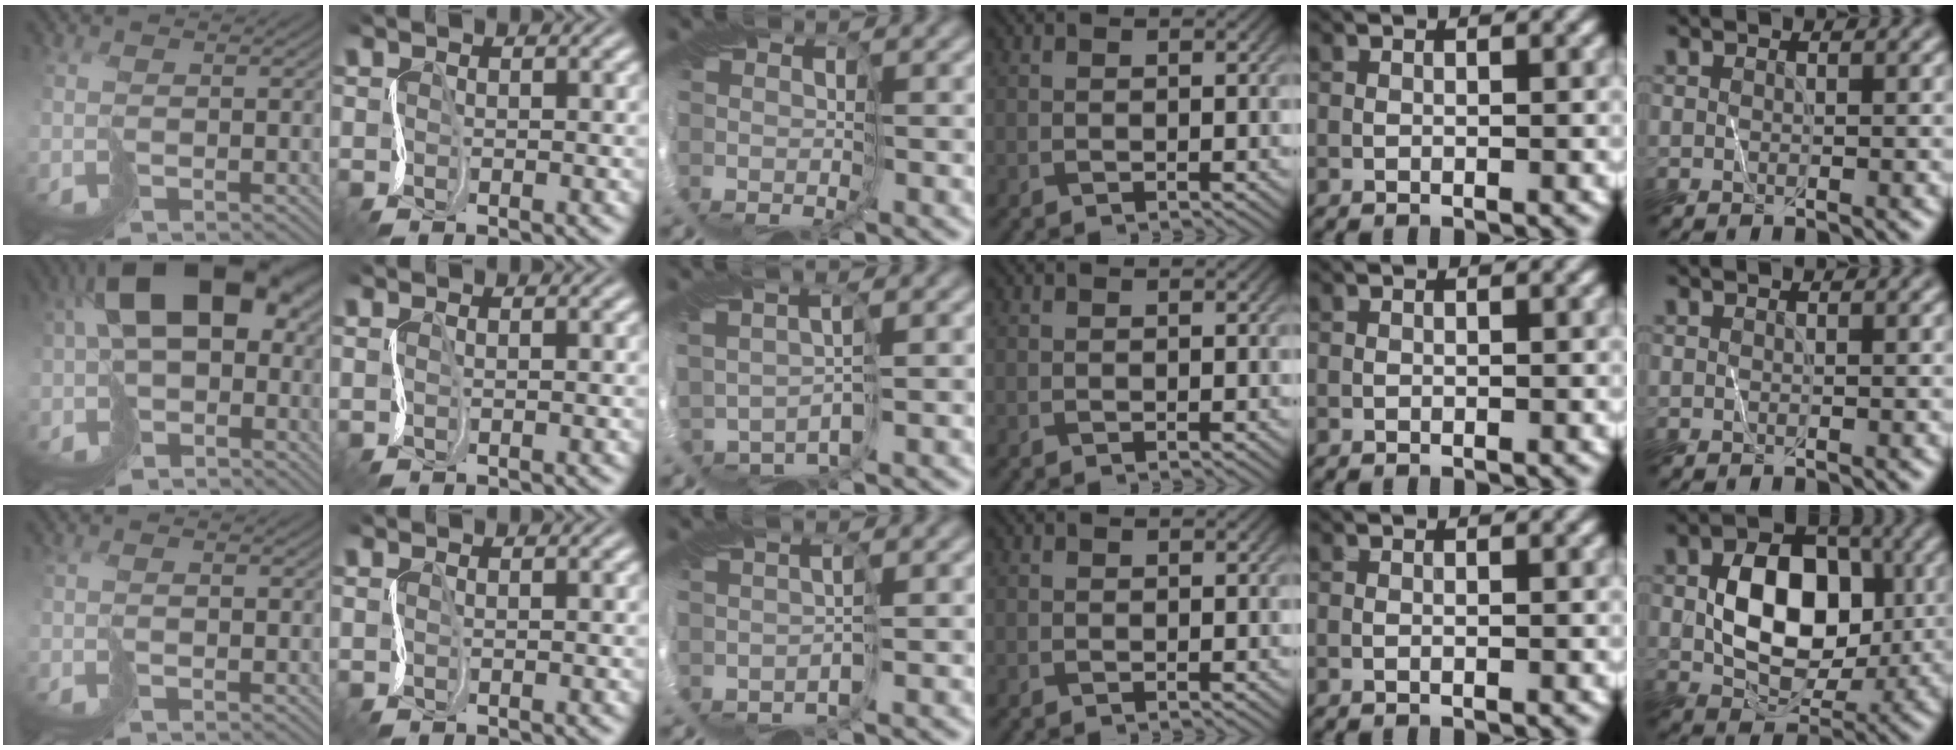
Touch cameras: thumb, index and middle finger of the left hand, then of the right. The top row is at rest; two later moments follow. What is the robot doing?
{"motion": "cut", "object": "bubble wrap"}